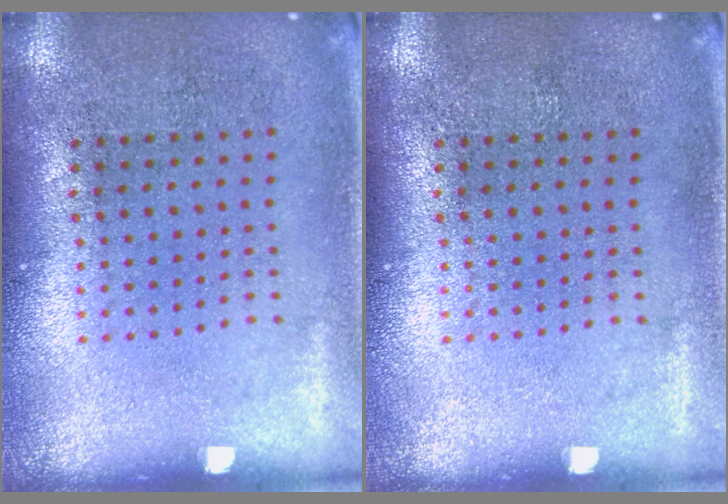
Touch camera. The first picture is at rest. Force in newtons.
{"total": 0.0}